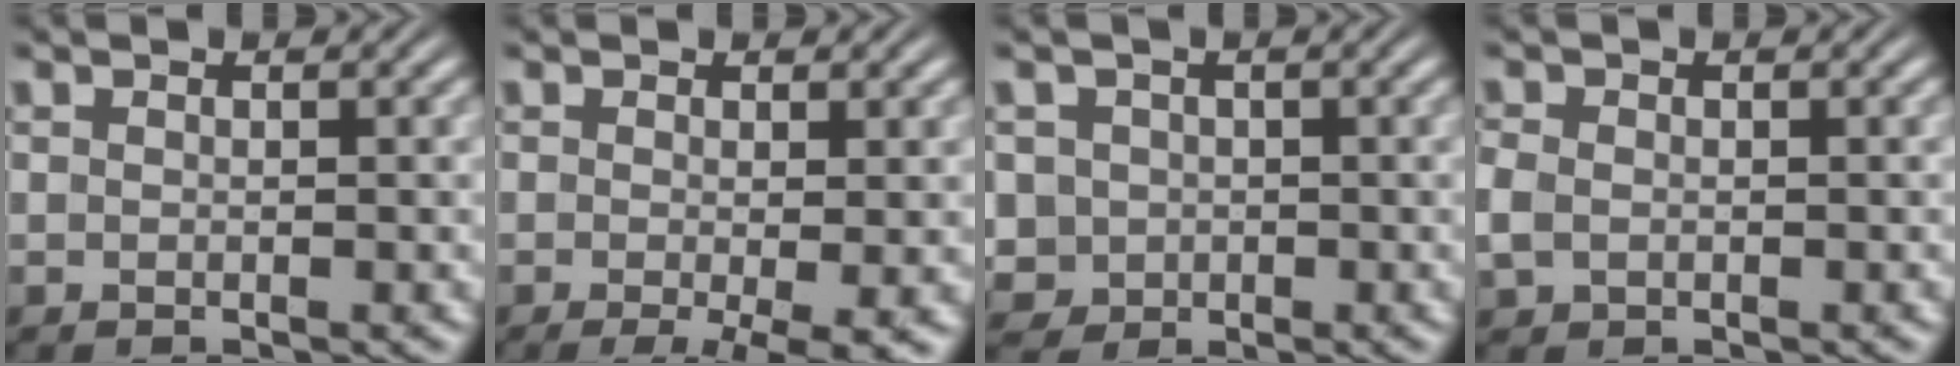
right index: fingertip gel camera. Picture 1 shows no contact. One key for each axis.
{"total": 5.2, "fx": -3.3, "fy": 1.2, "fz": 3.9, "tx": -0.052, "ty": -0.024, "tz": -0.037}
{"total": 7.1, "fx": -1.5, "fy": 6.6, "fz": 2.3, "tx": -0.072, "ty": -0.040, "tz": -0.015}
{"total": 2.0, "fx": -0.5, "fy": 1.7, "fz": 0.9, "tx": -0.041, "ty": -0.011, "tz": -0.002}